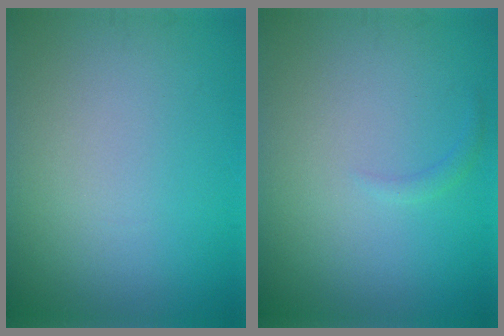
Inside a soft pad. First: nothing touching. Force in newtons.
{"total": 0.7, "press": 0.7, "slide": 0.1}